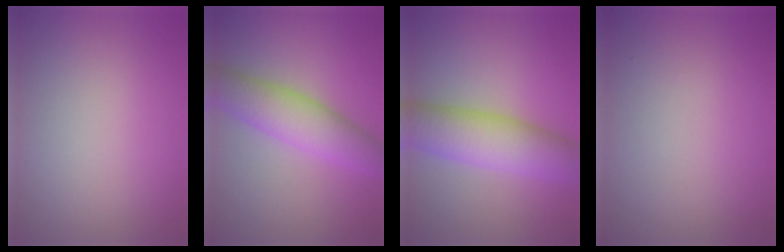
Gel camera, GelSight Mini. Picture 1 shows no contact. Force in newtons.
{"total": 5.6, "press": 5.6, "slide": 0.3}
{"total": 7.2, "press": 7.2, "slide": 0.1}
{"total": 0.0}